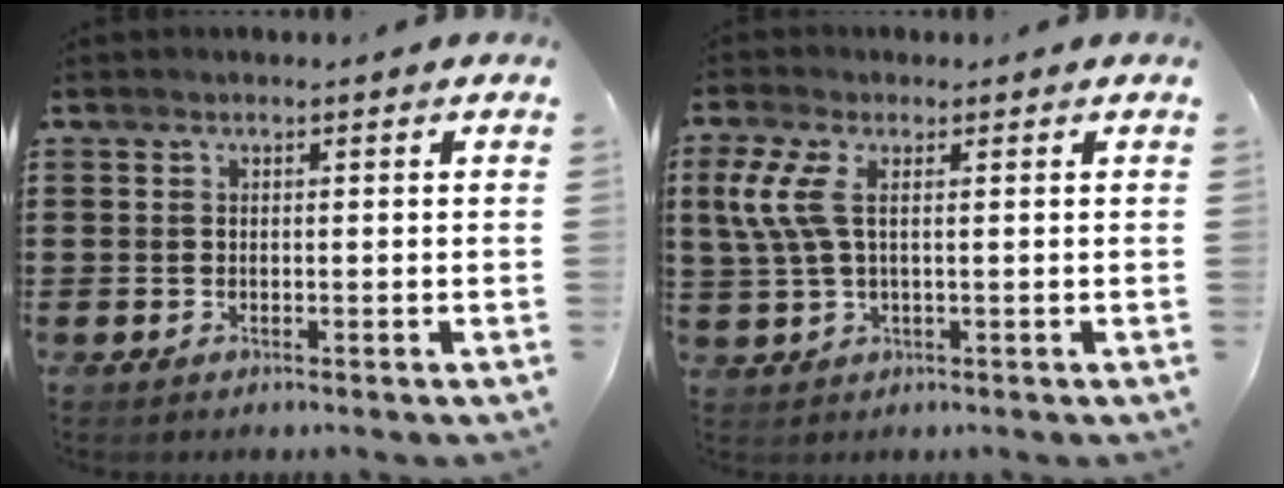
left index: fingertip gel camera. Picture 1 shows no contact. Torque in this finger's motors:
{"motor_torque": [1.29, -0.35, 0.28, 0.18]}